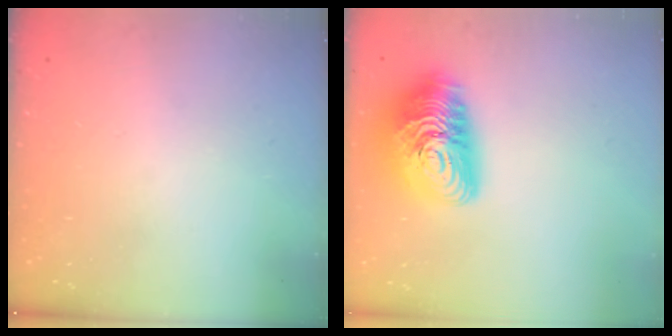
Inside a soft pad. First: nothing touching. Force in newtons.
{"total": 18.5, "press": 18.5, "slide": 1.1}